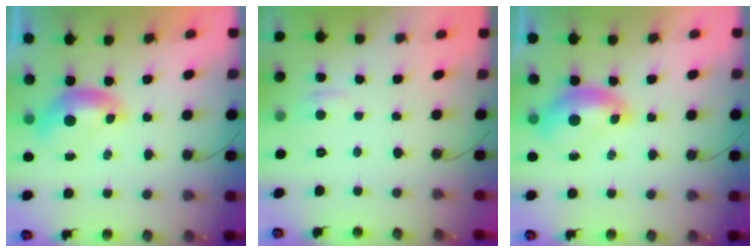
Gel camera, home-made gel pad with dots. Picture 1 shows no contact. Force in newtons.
{"total": 0.9, "press": 0.7, "slide": 0.7}
{"total": 2.0, "press": 2.0, "slide": 0.5}